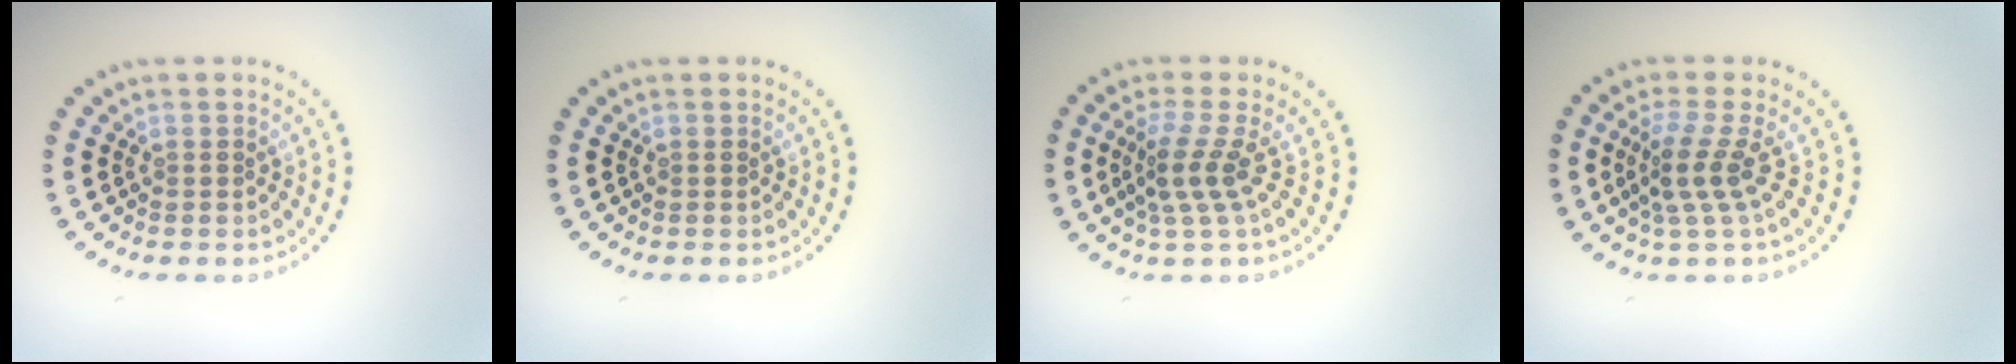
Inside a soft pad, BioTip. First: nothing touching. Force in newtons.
{"total": 0.0}
{"total": 2.9, "press": 2.0, "slide": 2.1}
{"total": 2.9, "press": 1.9, "slide": 2.2}